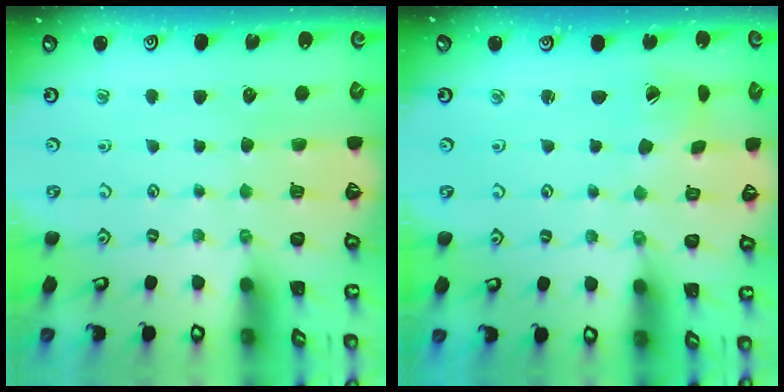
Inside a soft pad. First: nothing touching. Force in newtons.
{"total": 2.2, "press": 2.2, "slide": 0.1}